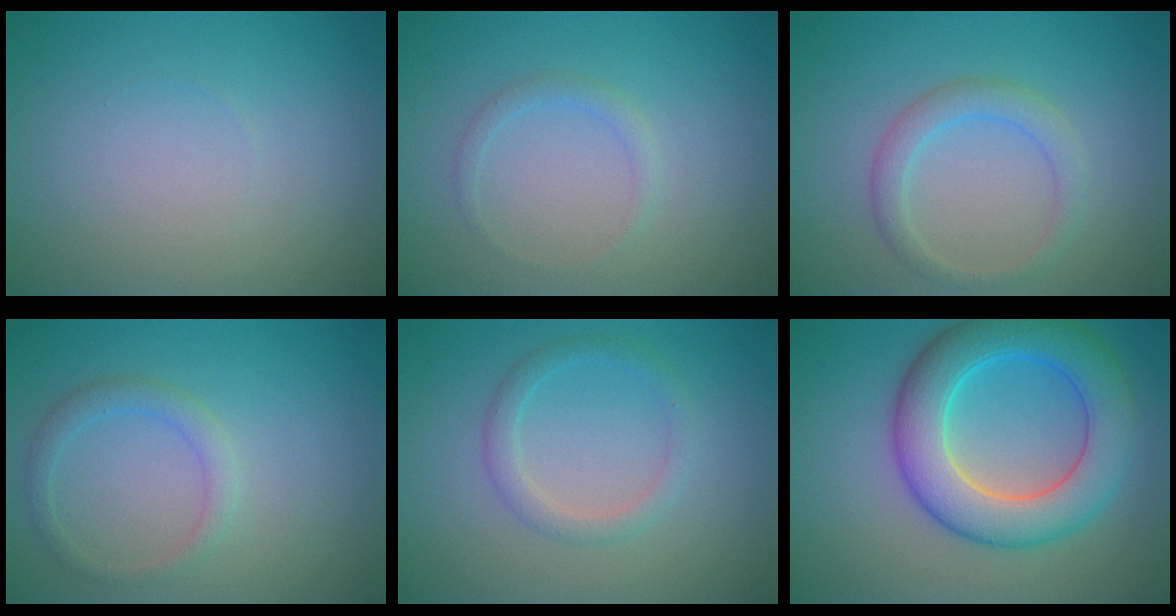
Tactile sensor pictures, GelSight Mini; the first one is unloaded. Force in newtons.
{"total": 1.1, "press": 1.1, "slide": 0.1}
{"total": 2.5, "press": 2.5, "slide": 0.1}
{"total": 1.9, "press": 1.9, "slide": 0.1}
{"total": 2.0, "press": 2.0, "slide": 0.1}
{"total": 8.3, "press": 8.3, "slide": 0.2}